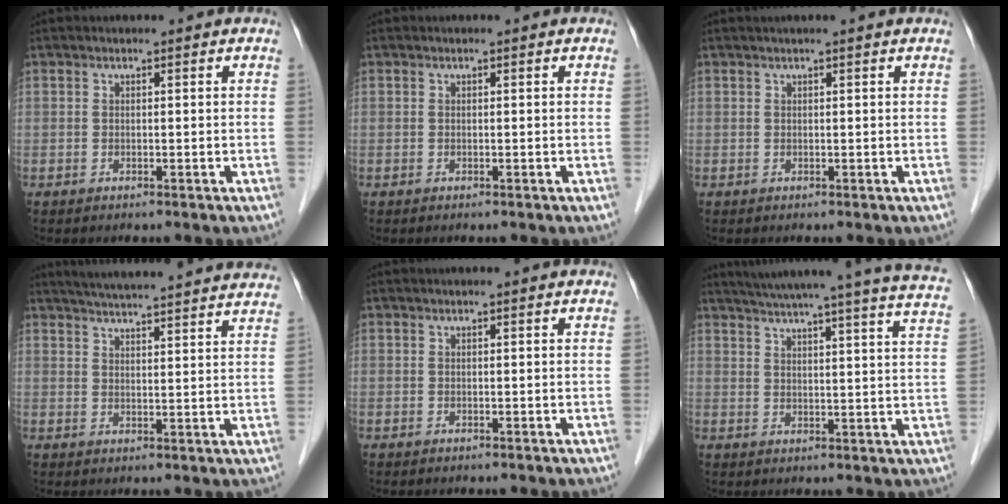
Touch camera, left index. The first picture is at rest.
{"total": 0.0}
{"total": 1.7, "force": [1.4, -0.4, 0.9], "torque": [-0.014, 0.018, 0.028]}
{"total": 22.9, "force": [21.3, 1.0, 8.3], "torque": [-0.131, -0.006, 0.268]}
{"total": 0.9, "force": [0.8, -0.1, 0.4], "torque": [-0.007, 0.008, 0.015]}
{"total": 26.0, "force": [23.1, -0.2, 11.9], "torque": [-0.186, -0.038, 0.281]}